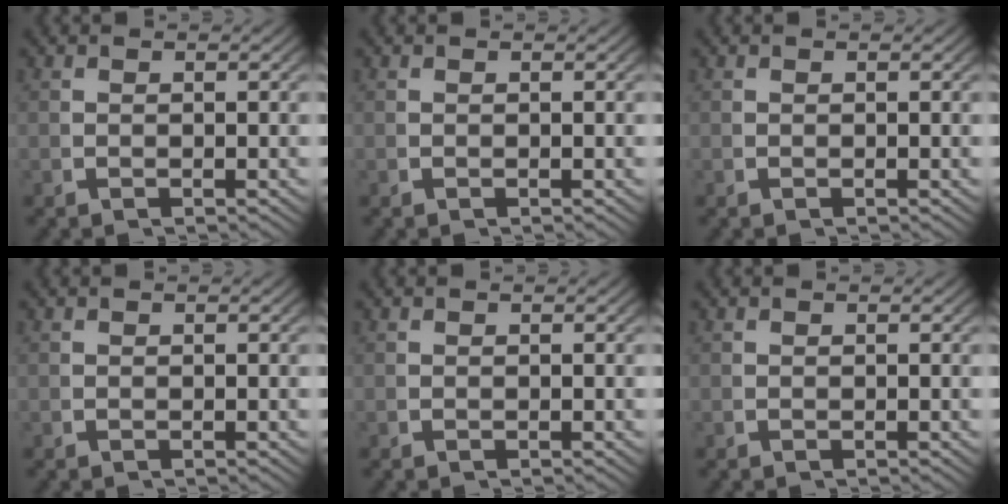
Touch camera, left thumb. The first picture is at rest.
{"total": 0.0}
{"total": 0.0}
{"total": 0.0}
{"total": 0.0}
{"total": 0.0}